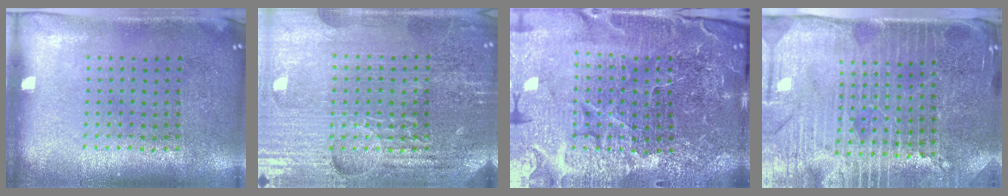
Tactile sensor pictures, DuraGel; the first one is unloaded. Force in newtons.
{"total": 4.8, "press": 4.5, "slide": 1.7}
{"total": 6.2, "press": 5.7, "slide": 2.4}
{"total": 4.4, "press": 4.1, "slide": 1.8}